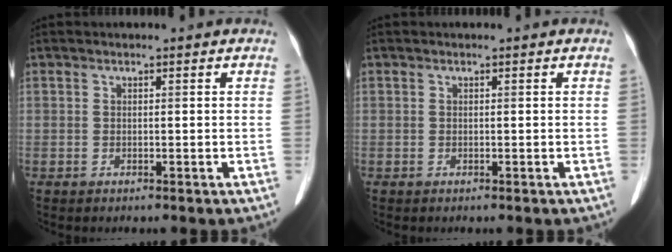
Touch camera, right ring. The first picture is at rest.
{"total": 0.0}